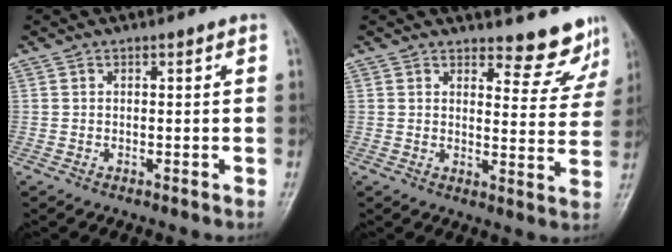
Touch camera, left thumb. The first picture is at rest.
{"total": 7.9, "force": [7.4, 2.4, 1.3], "torque": [0.015, -0.070, 0.083]}